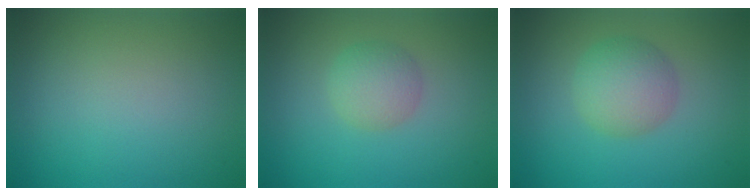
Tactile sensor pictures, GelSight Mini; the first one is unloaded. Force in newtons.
{"total": 2.7, "press": 2.7, "slide": 0.1}
{"total": 4.0, "press": 4.0, "slide": 0.2}